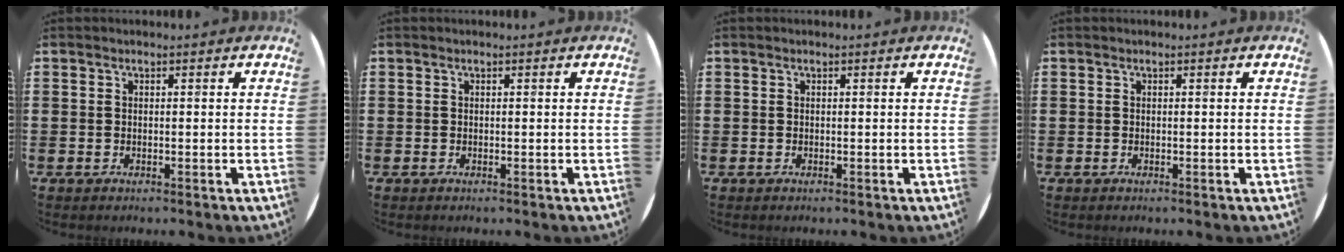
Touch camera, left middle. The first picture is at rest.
{"total": 0.0}
{"total": 0.0}
{"total": 0.0}